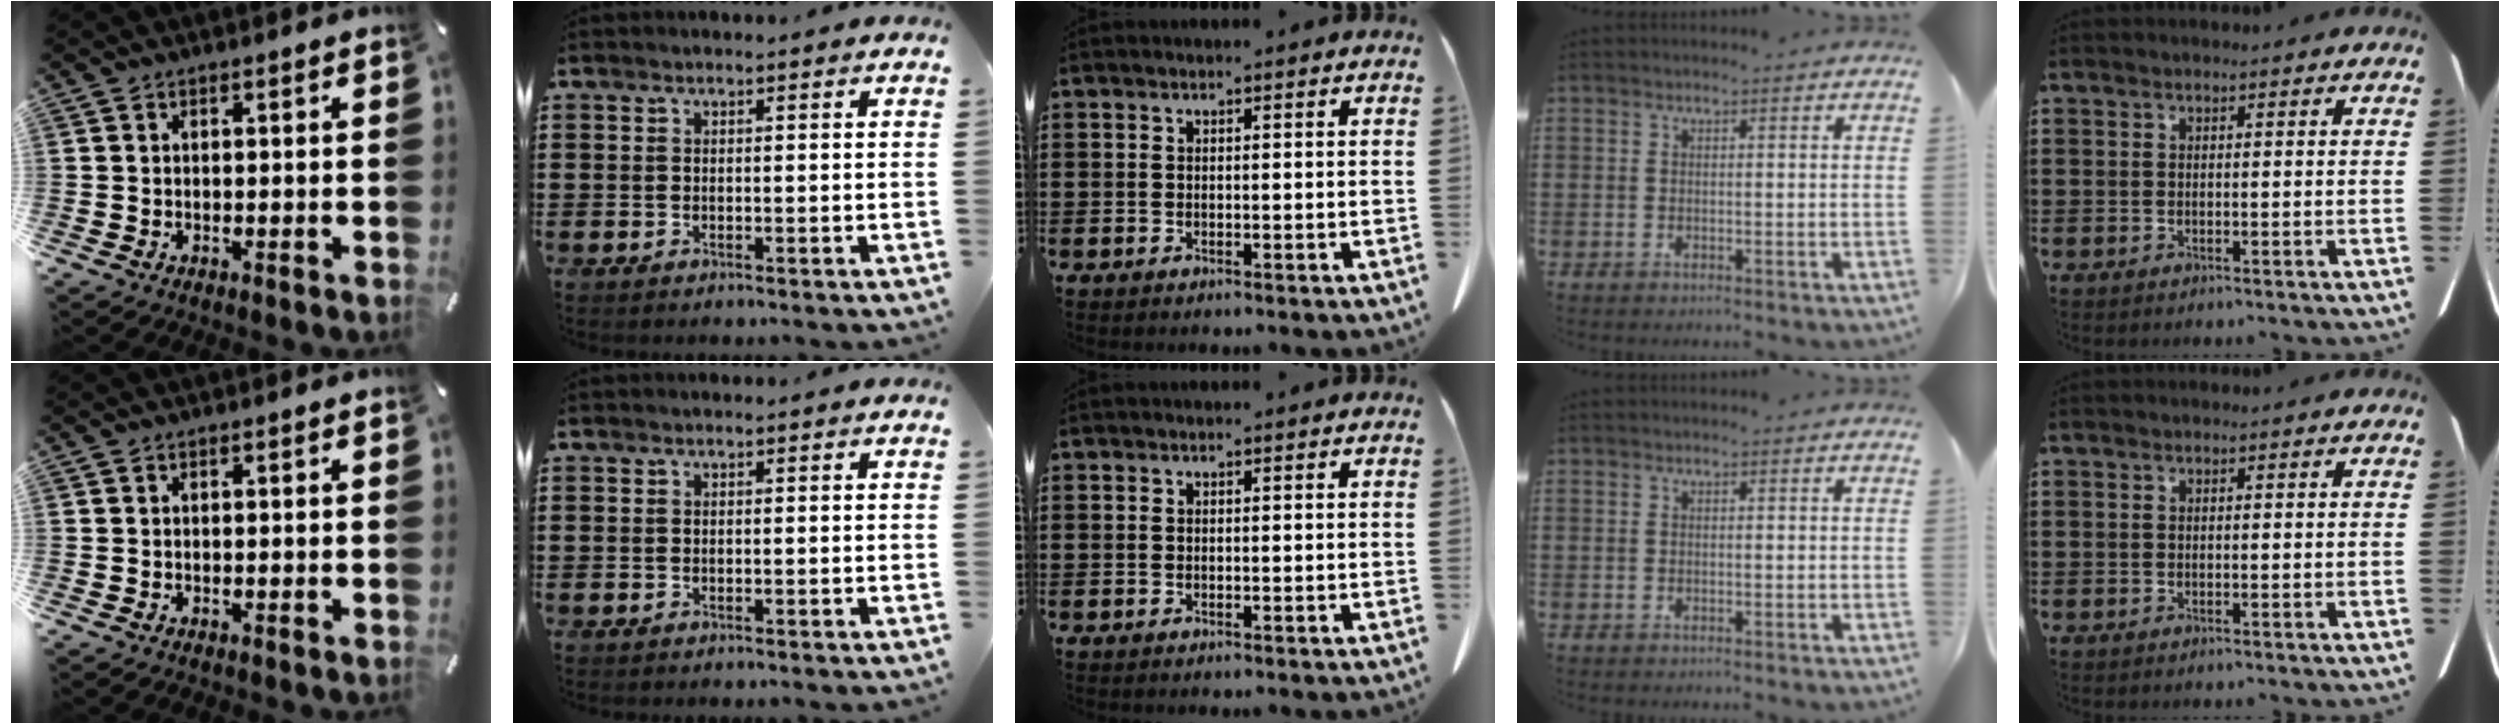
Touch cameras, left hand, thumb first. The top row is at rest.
{}